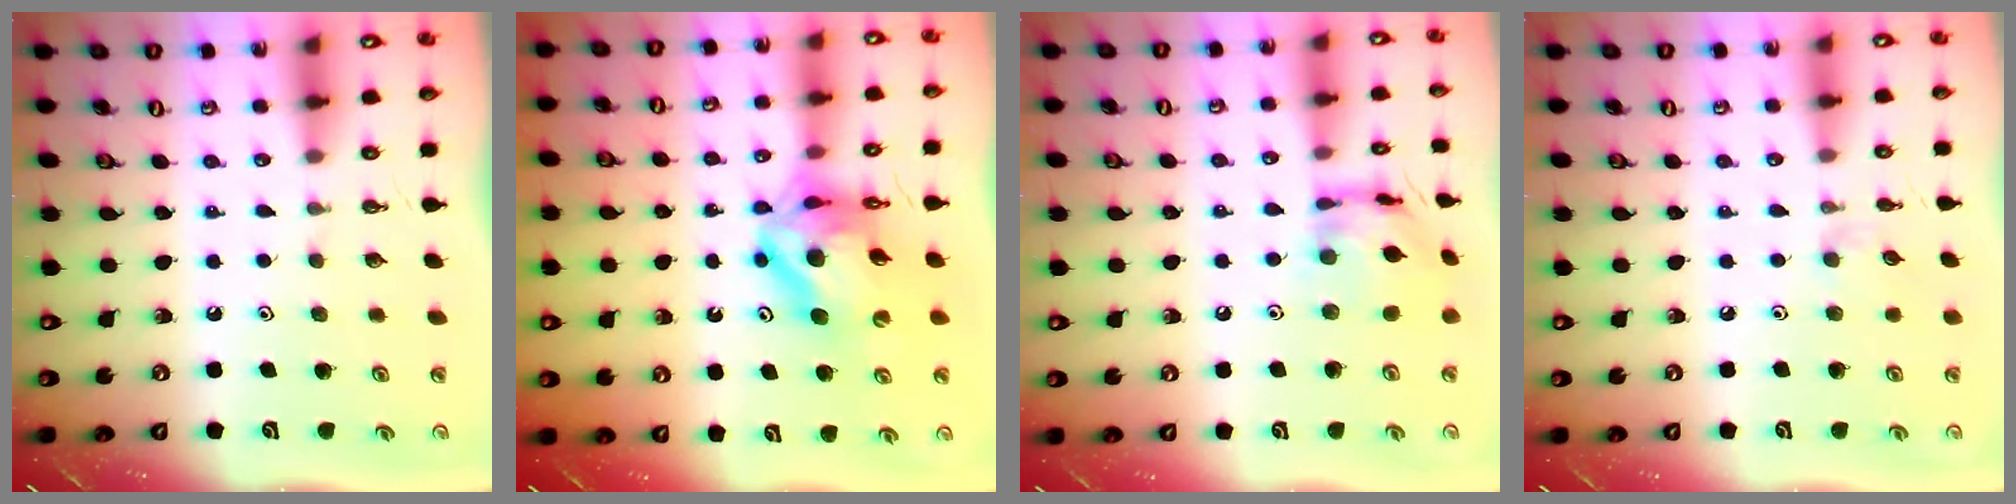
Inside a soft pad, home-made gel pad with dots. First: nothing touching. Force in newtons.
{"total": 14.5, "press": 14.4, "slide": 1.6}
{"total": 12.8, "press": 12.7, "slide": 1.0}
{"total": 2.6, "press": 2.5, "slide": 0.4}